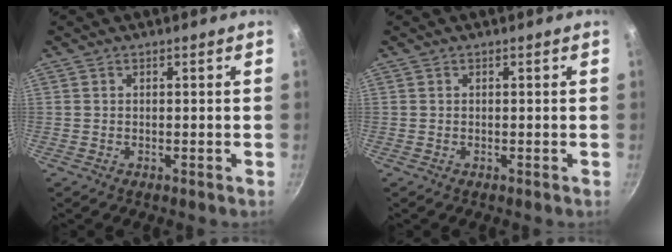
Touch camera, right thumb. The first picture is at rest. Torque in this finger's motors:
{"motor_torque": [-0.34, 0.00, -0.16, 0.37, 0.04]}